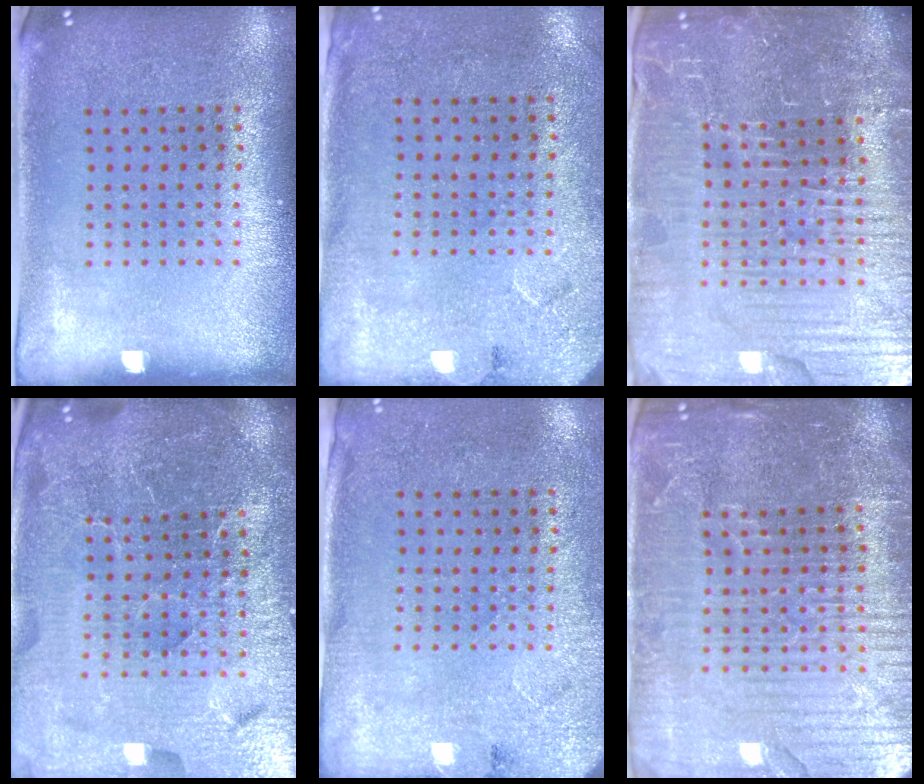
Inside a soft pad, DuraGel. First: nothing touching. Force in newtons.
{"total": 2.7, "press": 2.2, "slide": 1.6}
{"total": 6.6, "press": 5.9, "slide": 2.9}
{"total": 6.1, "press": 5.4, "slide": 2.9}
{"total": 2.7, "press": 2.2, "slide": 1.5}
{"total": 5.4, "press": 4.9, "slide": 2.3}